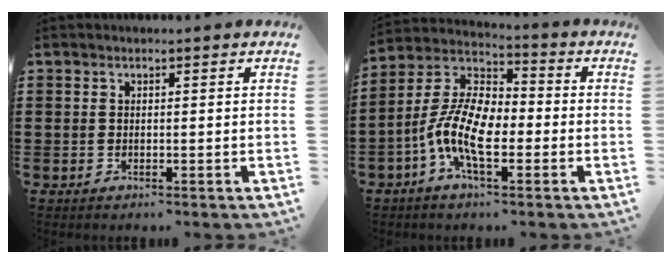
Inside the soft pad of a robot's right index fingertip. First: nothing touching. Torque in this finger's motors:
{"motor_torque": [2.14, 0.00, 1.05, 0.21]}